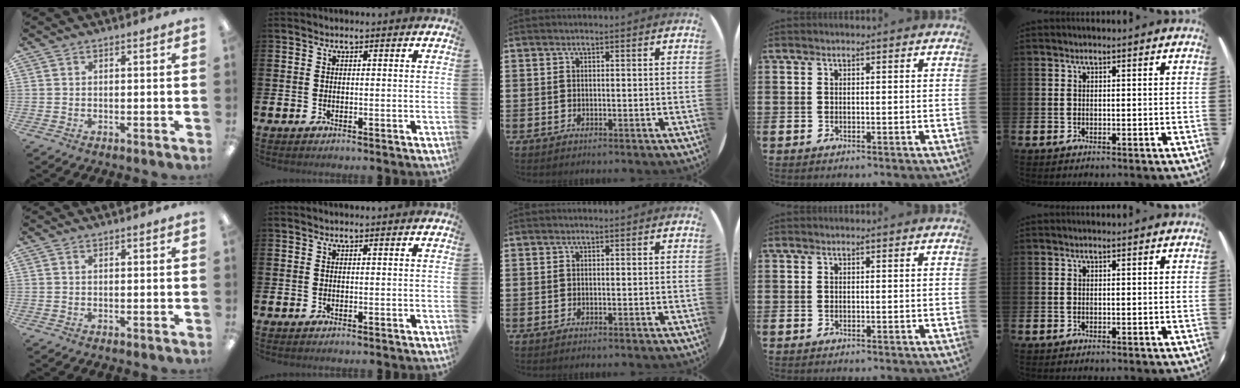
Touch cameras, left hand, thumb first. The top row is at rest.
{}